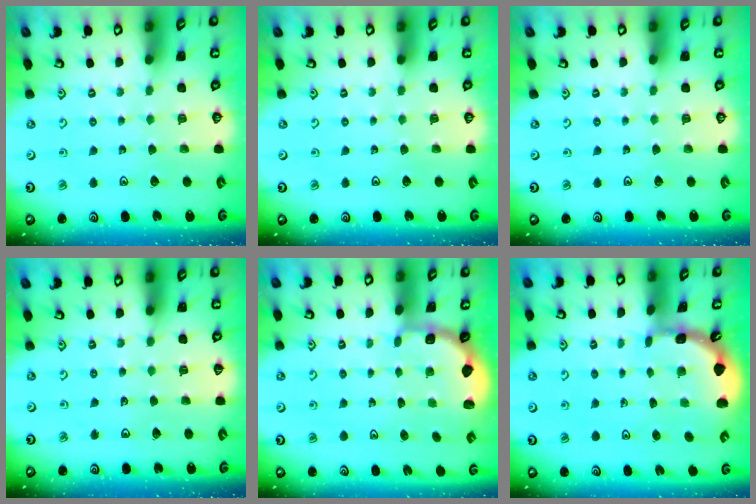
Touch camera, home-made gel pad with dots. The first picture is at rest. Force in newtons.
{"total": 0.0}
{"total": 0.0}
{"total": 1.9, "press": 1.9, "slide": 0.2}
{"total": 1.9, "press": 1.6, "slide": 1.0}
{"total": 1.6, "press": 1.6, "slide": 0.3}